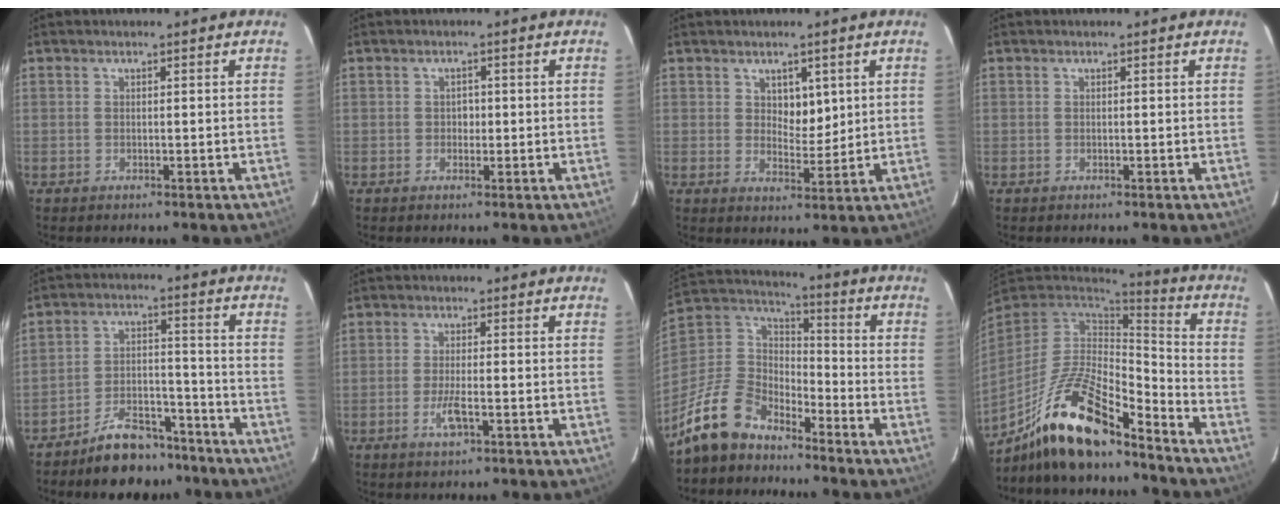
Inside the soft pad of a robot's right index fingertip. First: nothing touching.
{"total": 1.3, "force": [-0.1, 1.0, 0.8], "torque": [-0.010, 0.003, -0.002]}
{"total": 4.1, "force": [1.7, 2.4, 3.0], "torque": [-0.042, -0.003, 0.032]}
{"total": 0.0}
{"total": 9.8, "force": [-7.9, 3.9, 4.3], "torque": [-0.076, 0.012, -0.135]}
{"total": 3.3, "force": [-1.3, 0.6, 3.0], "torque": [-0.062, -0.003, -0.024]}
{"total": 11.1, "force": [-9.1, 5.4, 3.4], "torque": [-0.084, 0.035, -0.184]}
{"total": 17.6, "force": [-12.7, 4.2, 11.5], "torque": [-0.213, 0.007, -0.228]}